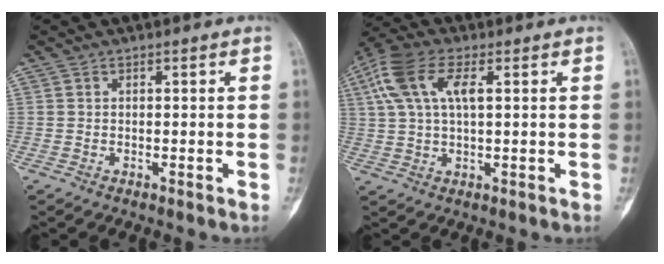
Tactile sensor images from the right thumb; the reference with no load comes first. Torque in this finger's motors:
{"motor_torque": [-0.69, 1.73, 0.48, -0.28, 0.43]}